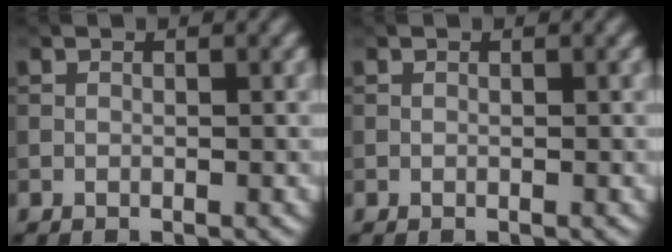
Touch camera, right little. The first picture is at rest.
{"total": 0.0}